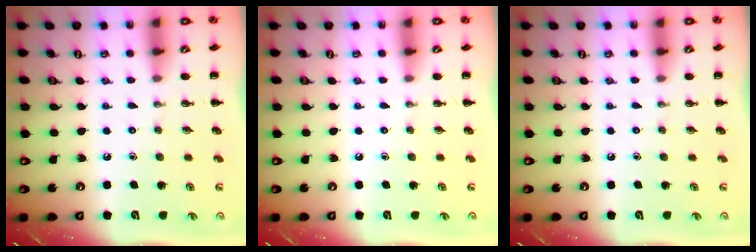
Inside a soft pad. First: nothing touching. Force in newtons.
{"total": 0.0}
{"total": 0.0}